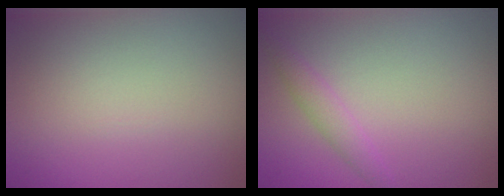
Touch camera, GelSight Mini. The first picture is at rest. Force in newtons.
{"total": 1.5, "press": 1.5, "slide": 0.0}